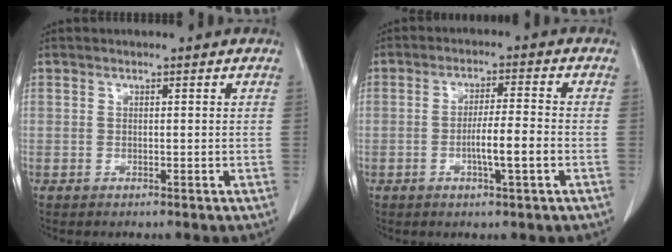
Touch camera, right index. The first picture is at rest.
{"total": 5.7, "force": [-1.7, 0.3, 5.4], "torque": [-0.097, 0.000, -0.028]}